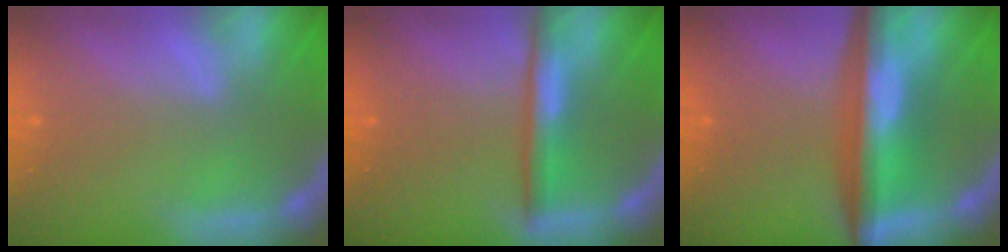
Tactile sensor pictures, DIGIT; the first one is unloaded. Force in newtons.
{"total": 3.5}
{"total": 8.1}